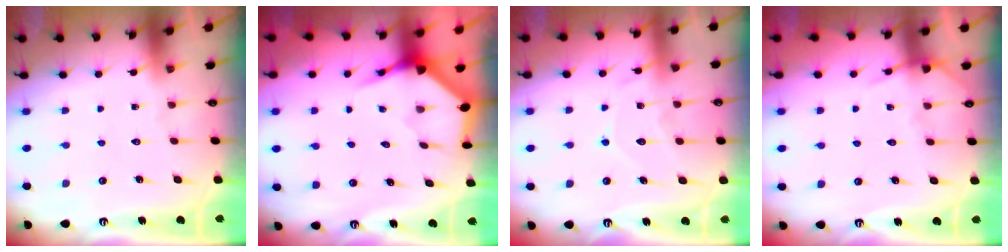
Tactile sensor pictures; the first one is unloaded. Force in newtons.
{"total": 3.9, "press": 3.9, "slide": 0.5}
{"total": 9.7, "press": 9.7, "slide": 1.0}
{"total": 5.3, "press": 5.3, "slide": 0.5}